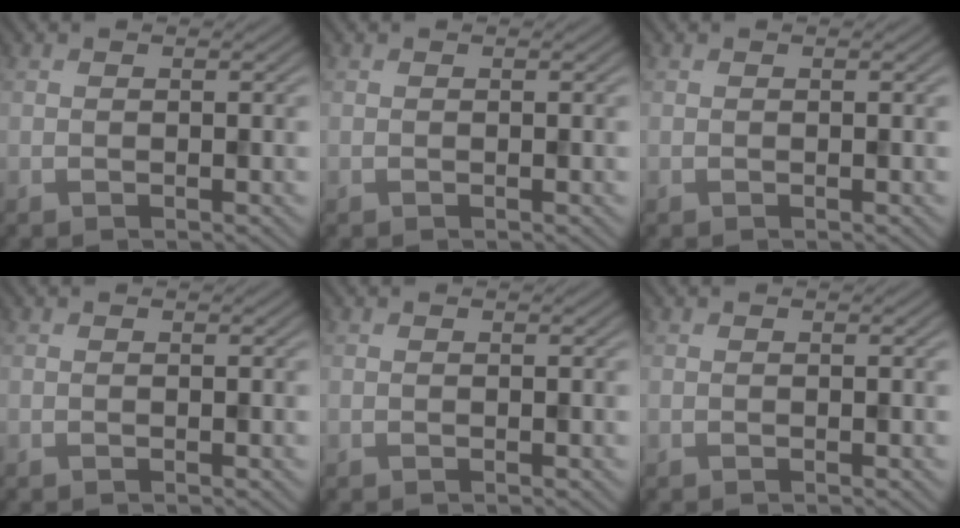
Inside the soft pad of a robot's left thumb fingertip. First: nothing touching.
{"total": 0.0}
{"total": 0.0}
{"total": 0.0}
{"total": 0.0}
{"total": 0.0}